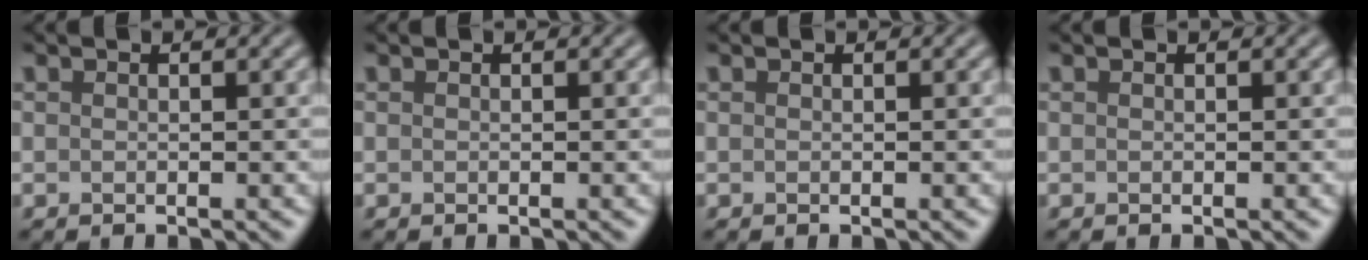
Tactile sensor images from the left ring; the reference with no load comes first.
{"total": 0.0}
{"total": 0.0}
{"total": 0.0}